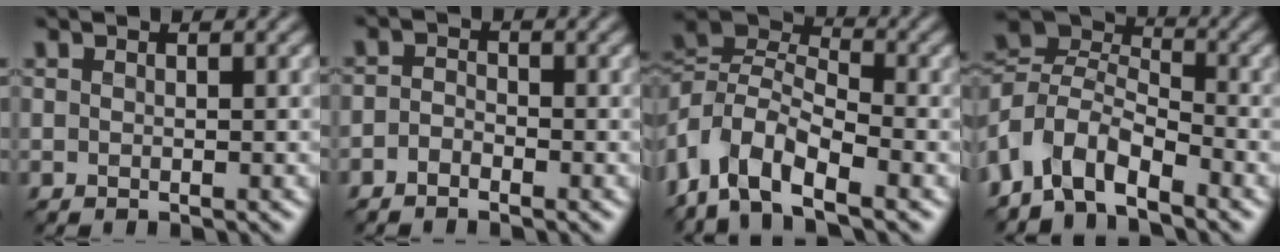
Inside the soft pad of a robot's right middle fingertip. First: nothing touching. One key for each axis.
{"total": 1.2, "fx": -0.9, "fy": 0.5, "fz": 0.5, "tx": -0.011, "ty": 0.005, "tz": -0.023}
{"total": 8.1, "fx": -3.9, "fy": 4.1, "fz": 5.8, "tx": -0.105, "ty": 0.014, "tz": -0.092}
{"total": 6.5, "fx": -3.6, "fy": 3.7, "fz": 3.9, "tx": -0.075, "ty": 0.004, "tz": -0.089}